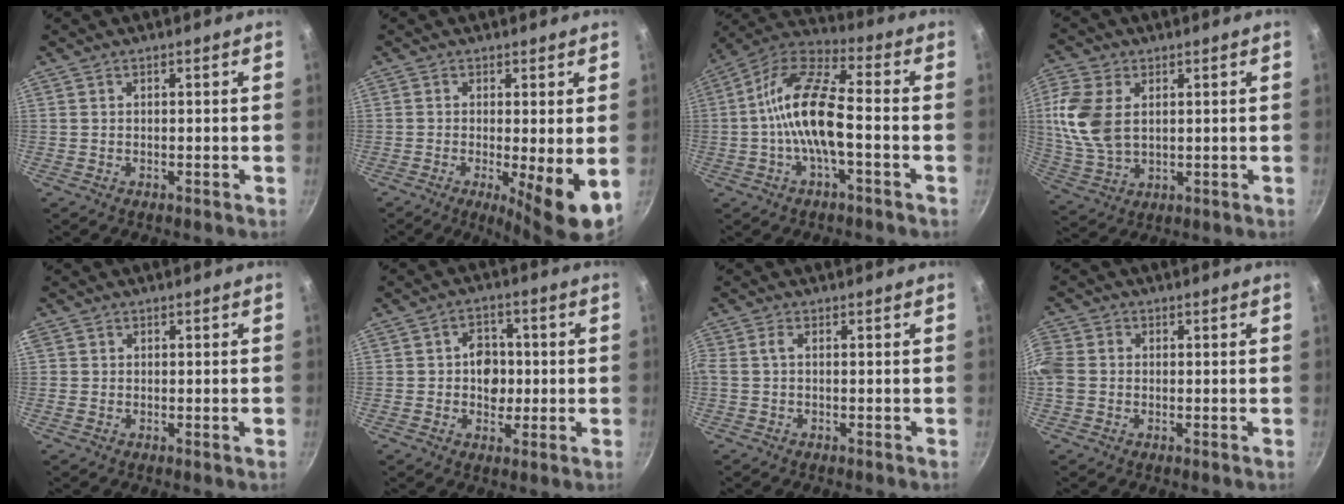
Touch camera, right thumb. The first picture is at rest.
{"total": 7.5, "force": [-1.0, 1.2, 7.3], "torque": [-0.109, -0.014, -0.014]}
{"total": 13.9, "force": [-2.3, 5.0, 12.8], "torque": [-0.243, 0.041, -0.061]}
{"total": 11.7, "force": [2.3, 7.6, 8.6], "torque": [-0.178, -0.006, 0.049]}
{"total": 1.8, "force": [-0.4, 1.3, 1.2], "torque": [-0.018, 0.003, -0.011]}
{"total": 6.8, "force": [-0.1, 5.6, 3.8], "torque": [-0.018, 0.005, -0.007]}
{"total": 2.0, "force": [-0.3, 0.7, 1.9], "torque": [-0.052, 0.006, -0.008]}
{"total": 6.8, "force": [-0.9, 5.7, 3.7], "torque": [-0.082, 0.009, -0.033]}